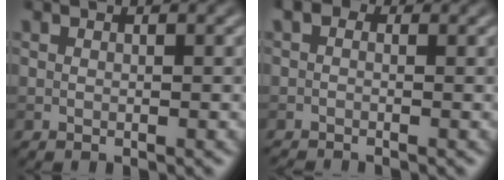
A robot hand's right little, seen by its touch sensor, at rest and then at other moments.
{"total": 1.3, "force": [-0.9, 0.6, 0.7], "torque": [-0.016, -0.004, -0.022]}